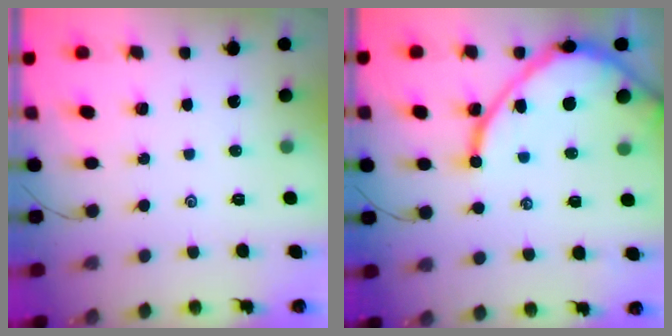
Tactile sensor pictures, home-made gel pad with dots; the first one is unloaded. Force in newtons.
{"total": 13.6, "press": 13.5, "slide": 1.6}